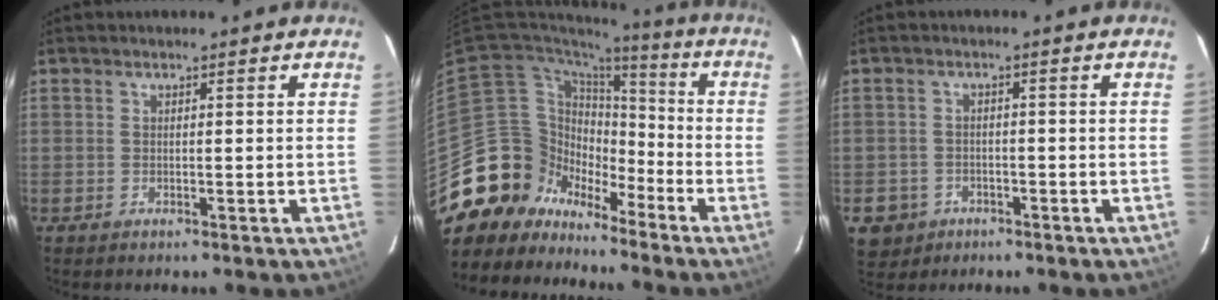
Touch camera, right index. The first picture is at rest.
{"total": 14.4, "force": [-10.2, 10.0, 1.4], "torque": [-0.052, 0.047, -0.183]}
{"total": 5.8, "force": [-2.5, 5.1, 1.1], "torque": [-0.041, 0.010, -0.029]}